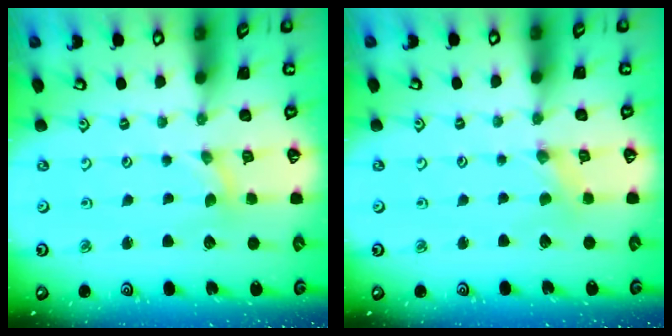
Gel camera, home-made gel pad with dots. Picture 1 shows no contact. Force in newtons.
{"total": 0.0}